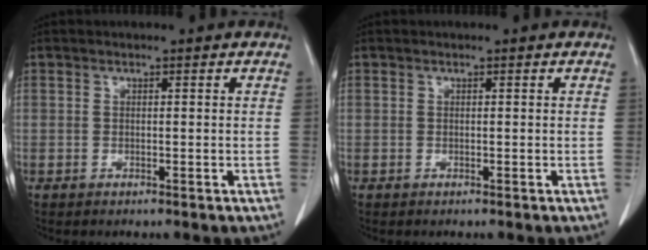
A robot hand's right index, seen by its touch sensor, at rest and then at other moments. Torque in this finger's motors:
{"motor_torque": [0.00, 0.00, 0.00, 0.00]}